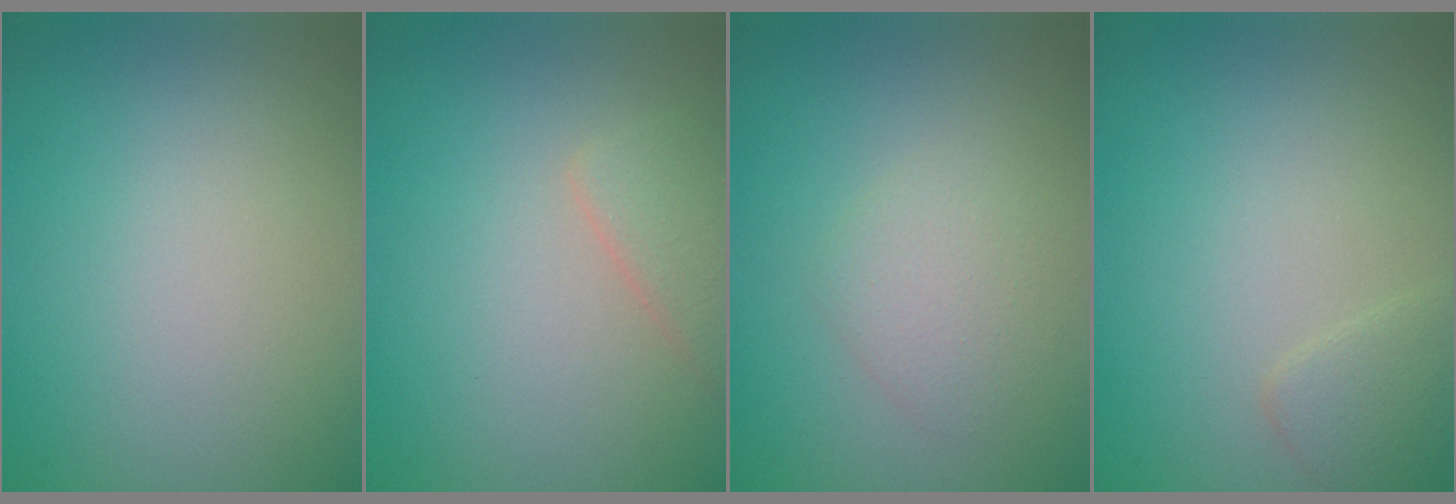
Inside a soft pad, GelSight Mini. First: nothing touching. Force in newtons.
{"total": 2.0, "press": 2.0, "slide": 0.1}
{"total": 2.1, "press": 2.1, "slide": 0.1}
{"total": 1.4, "press": 1.4, "slide": 0.1}